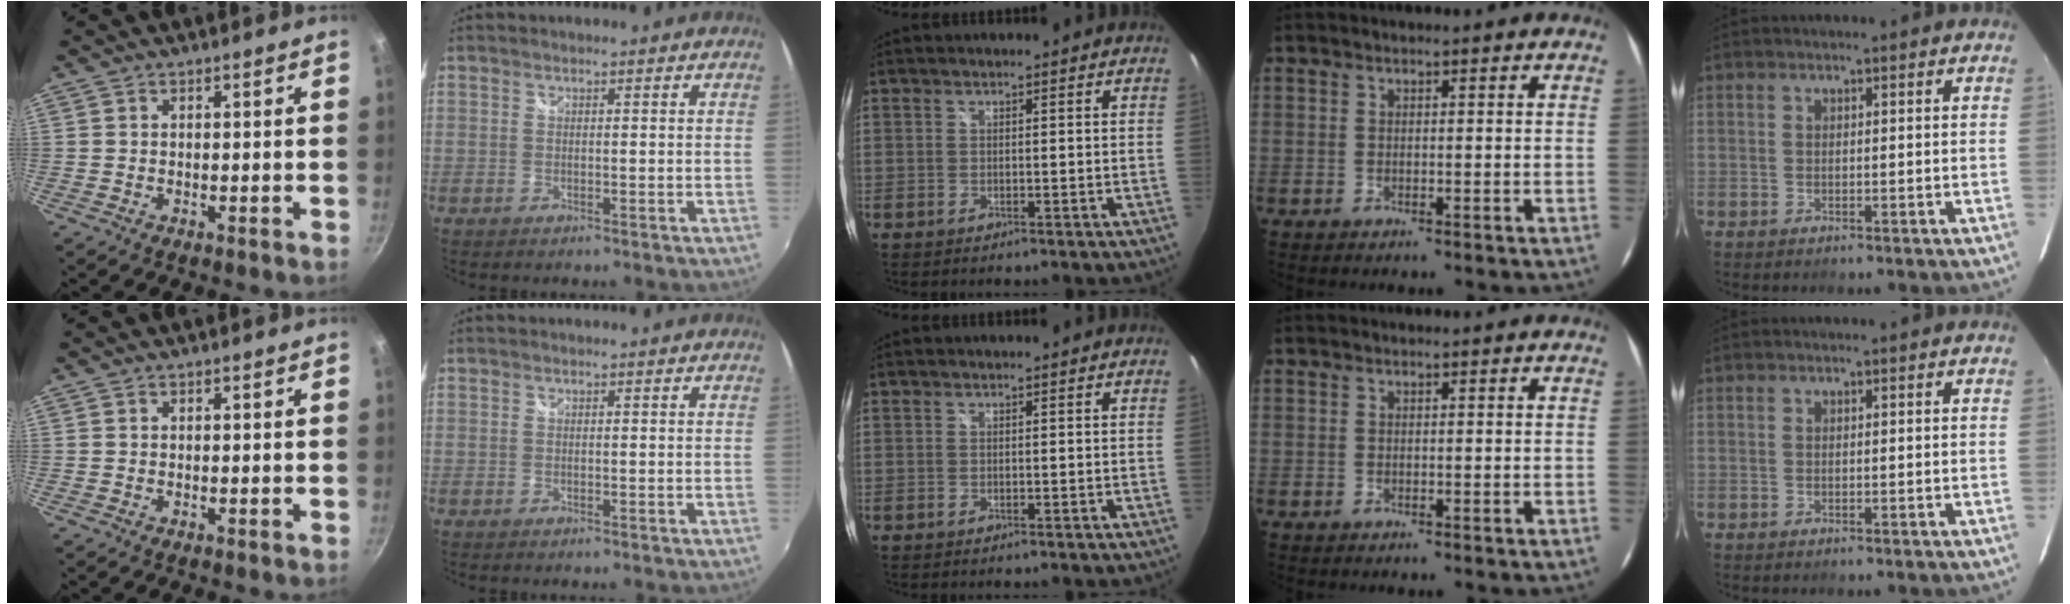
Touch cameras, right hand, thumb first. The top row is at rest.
{}